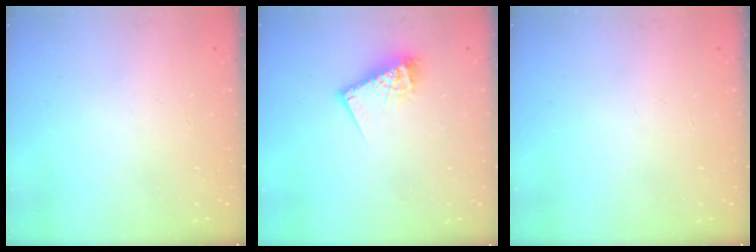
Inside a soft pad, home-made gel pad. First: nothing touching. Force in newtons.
{"total": 10.0, "press": 9.9, "slide": 0.8}
{"total": 0.0}